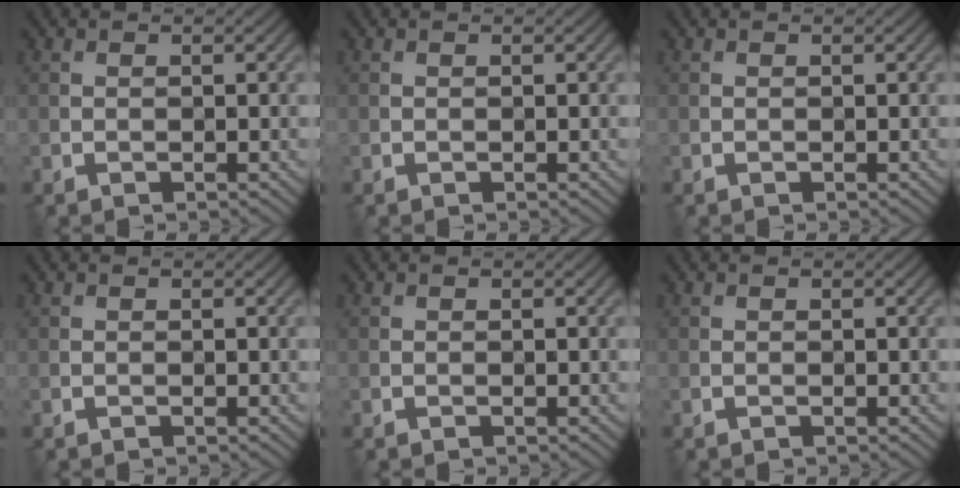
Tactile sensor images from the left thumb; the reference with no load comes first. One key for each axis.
{"total": 0.0}
{"total": 0.0}
{"total": 0.0}
{"total": 0.0}
{"total": 0.0}